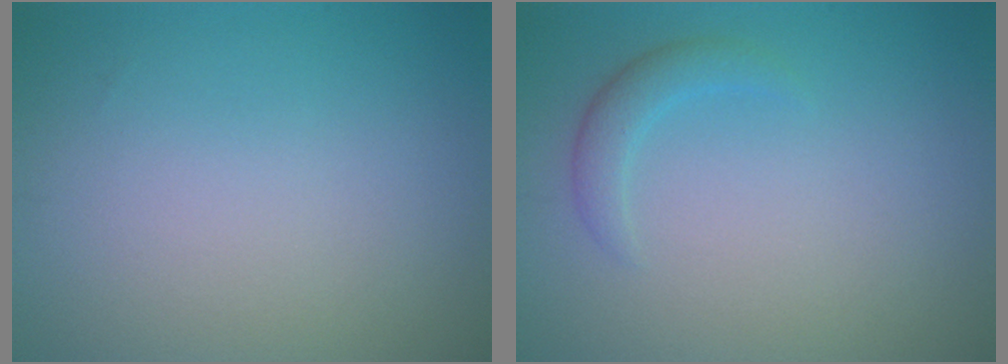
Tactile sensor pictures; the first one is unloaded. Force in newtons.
{"total": 1.6, "press": 1.6, "slide": 0.1}